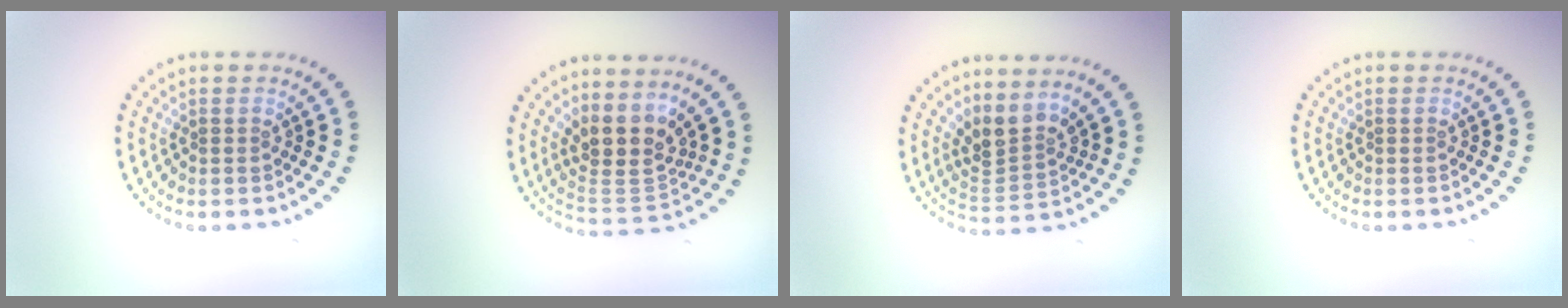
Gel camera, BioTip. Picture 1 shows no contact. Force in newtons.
{"total": 4.2, "press": 3.3, "slide": 2.6}
{"total": 3.2, "press": 2.2, "slide": 2.3}
{"total": 0.0}